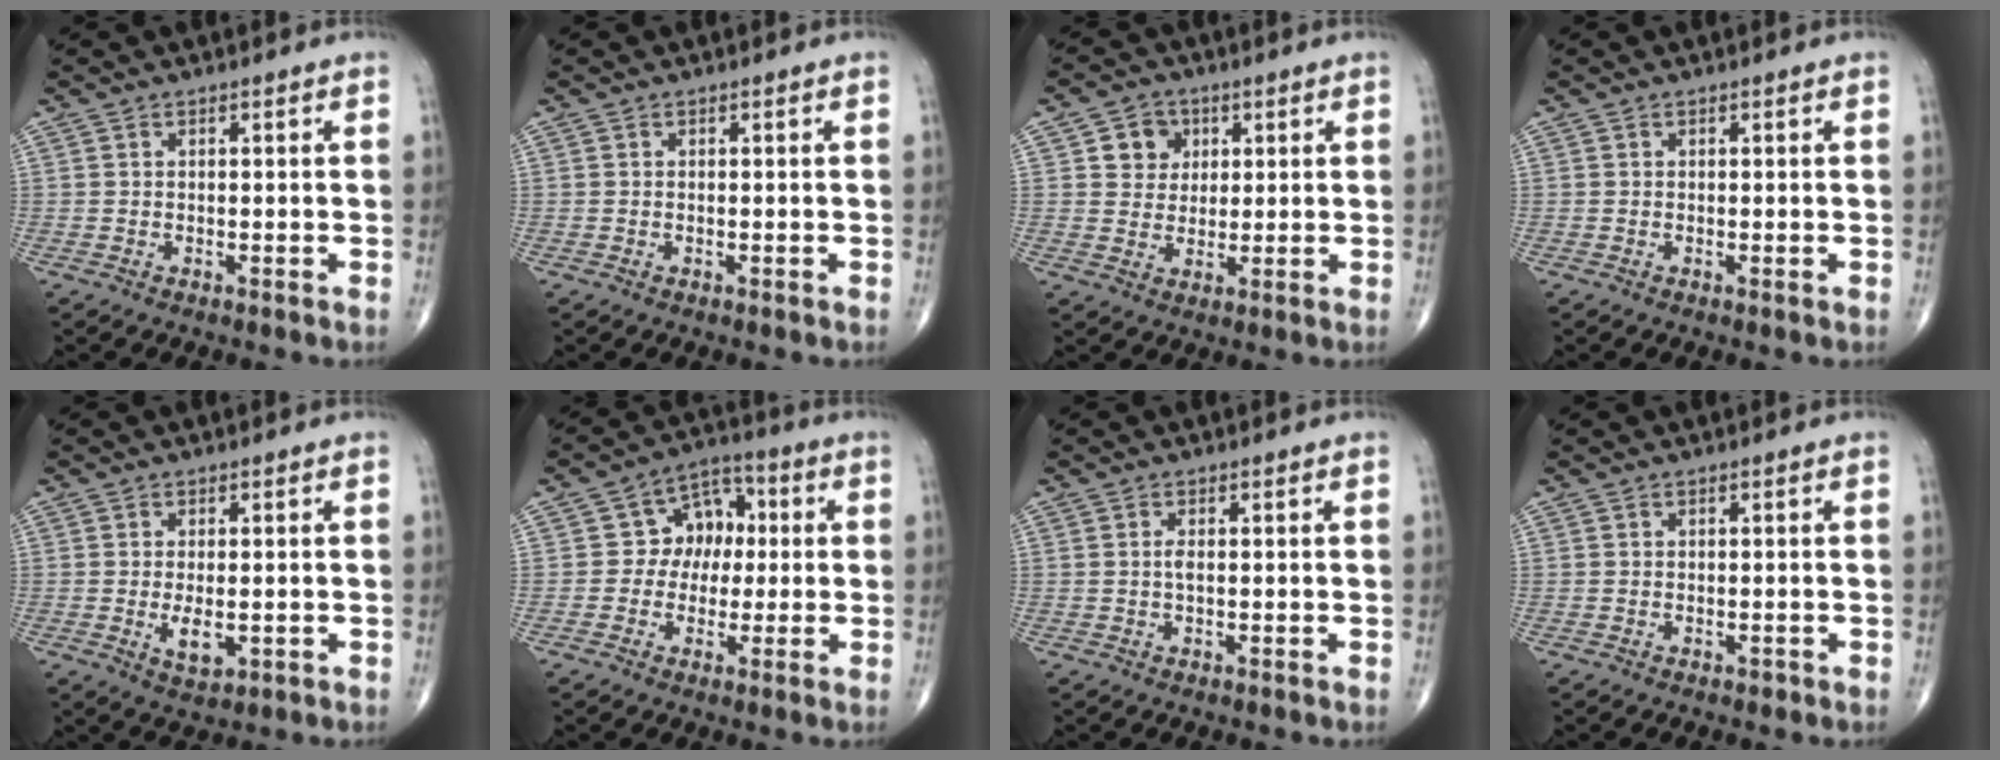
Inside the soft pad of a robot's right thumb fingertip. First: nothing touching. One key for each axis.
{"total": 0.0}
{"total": 5.8, "fx": 2.0, "fy": 5.2, "fz": 1.9, "tx": -0.001, "ty": -0.003, "tz": 0.030}
{"total": 0.0}
{"total": 4.4, "fx": -0.8, "fy": 2.1, "fz": 3.8, "tx": -0.062, "ty": -0.009, "tz": -0.009}
{"total": 8.8, "fx": 0.5, "fy": 7.2, "fz": 5.1, "tx": -0.029, "ty": 0.024, "tz": -0.005}
{"total": 1.0, "fx": 0.0, "fy": 0.3, "fz": 1.0, "tx": -0.022, "ty": -0.001, "tz": 0.000}
{"total": 0.5, "fx": -0.3, "fy": 0.3, "fz": 0.3, "tx": -0.001, "ty": 0.001, "tz": -0.006}